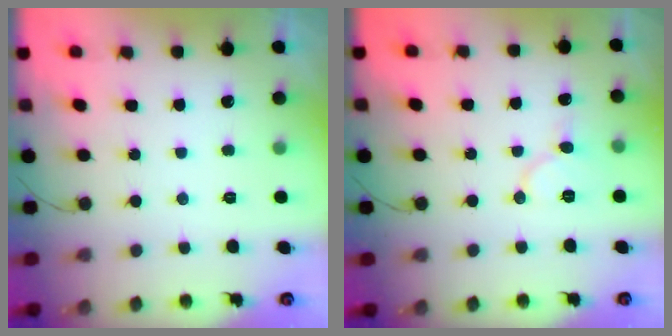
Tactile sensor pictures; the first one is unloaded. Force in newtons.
{"total": 7.6, "press": 7.5, "slide": 0.8}